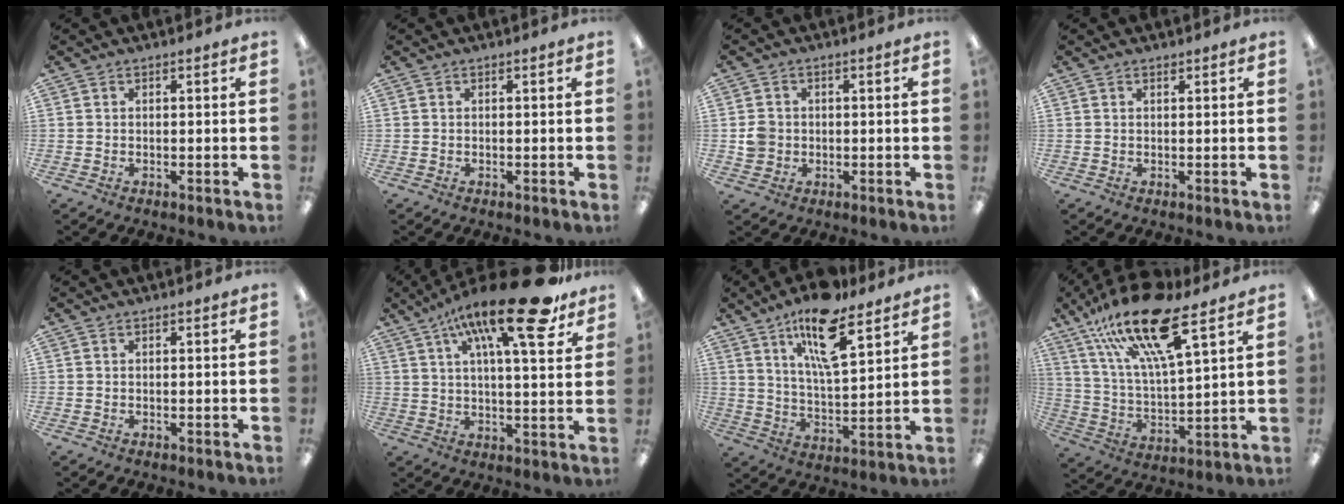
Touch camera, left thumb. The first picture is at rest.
{"total": 0.0}
{"total": 3.7, "force": [-0.3, 3.6, 0.9], "torque": [-0.011, 0.004, -0.006]}
{"total": 0.5, "force": [0.5, 0.2, 0.2], "torque": [-0.005, 0.000, 0.009]}
{"total": 0.0}
{"total": 21.0, "force": [11.9, 5.9, 16.2], "torque": [-0.253, -0.055, 0.183]}
{"total": 16.0, "force": [10.4, 5.3, 11.0], "torque": [-0.185, -0.044, 0.172]}
{"total": 20.5, "force": [13.7, 5.5, 14.2], "torque": [-0.267, -0.069, 0.230]}